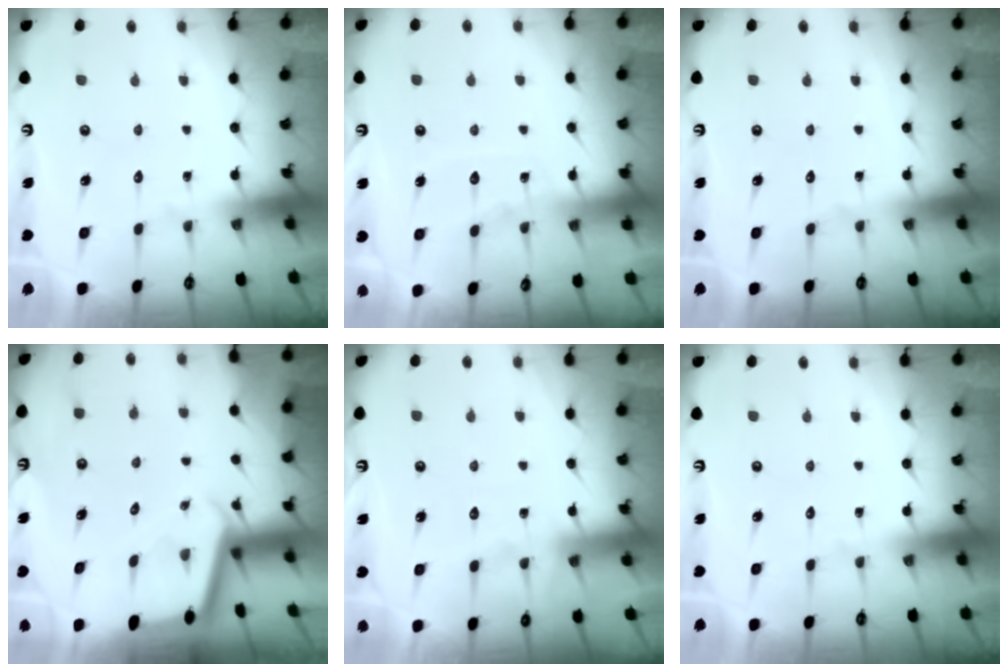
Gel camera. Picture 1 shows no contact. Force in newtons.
{"total": 7.9, "press": 7.9, "slide": 0.8}
{"total": 0.0}
{"total": 1.8, "press": 1.8, "slide": 0.1}
{"total": 6.0, "press": 5.9, "slide": 0.7}
{"total": 0.0}